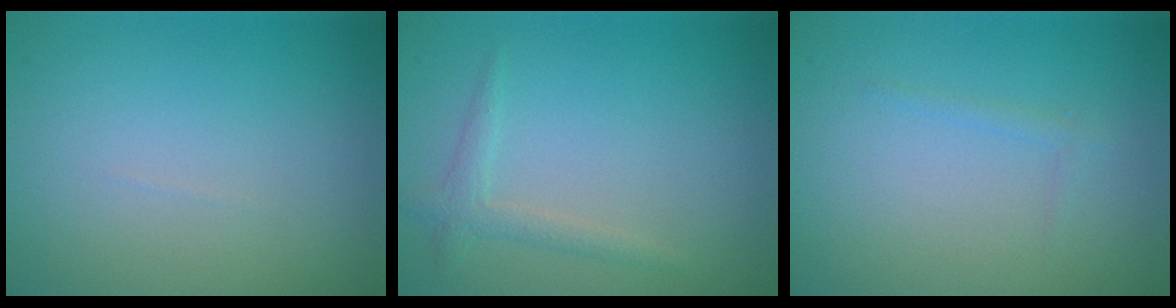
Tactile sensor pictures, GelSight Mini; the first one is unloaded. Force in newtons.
{"total": 1.5, "press": 1.5, "slide": 0.0}
{"total": 0.7, "press": 0.7, "slide": 0.0}